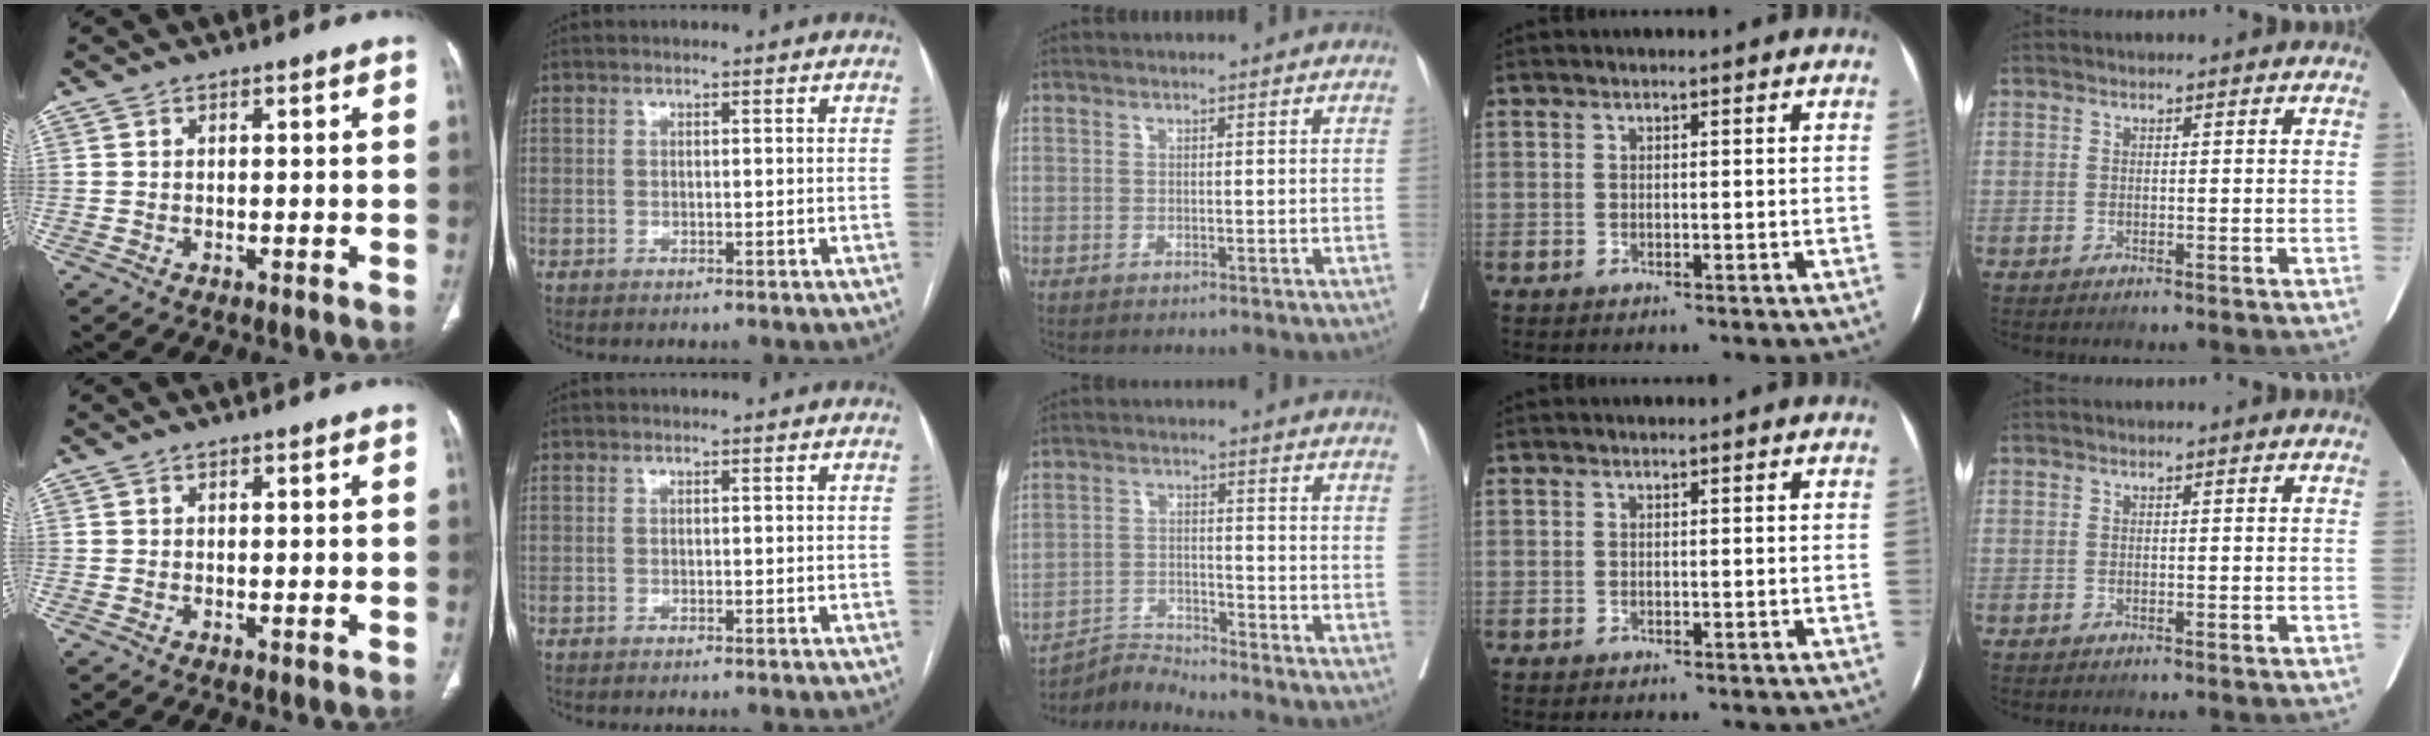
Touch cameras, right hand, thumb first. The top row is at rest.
{"middle": {"total": 4.8, "force": [-4.3, -1.5, -1.4], "torque": [0.018, -0.009, -0.079]}}